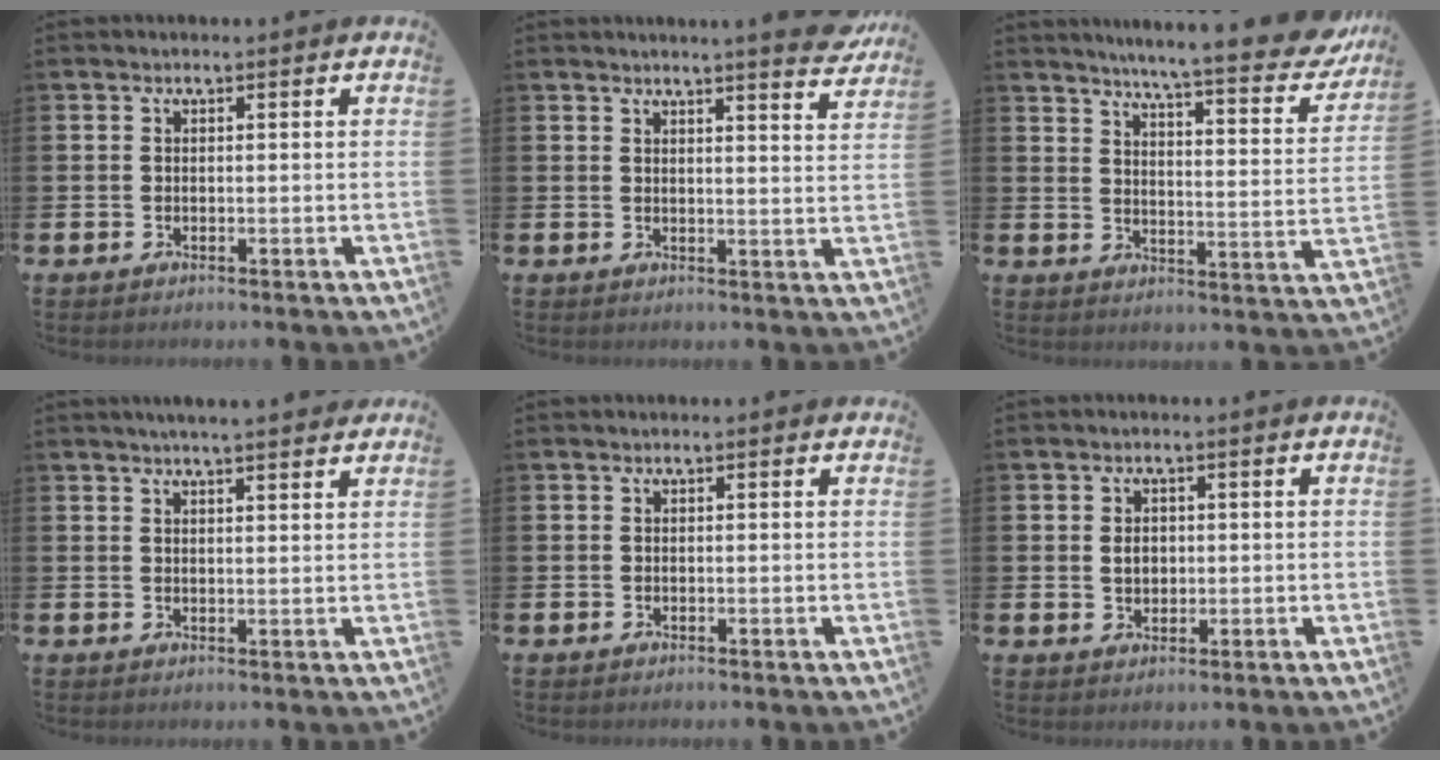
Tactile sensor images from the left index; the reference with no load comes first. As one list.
[{"total": 4.7, "force": [4.5, -0.6, 1.4], "torque": [-0.017, -0.028, 0.075]}, {"total": 7.3, "force": [6.6, 0.1, 3.3], "torque": [-0.065, -0.056, 0.104]}, {"total": 3.6, "force": [3.5, -0.3, 0.8], "torque": [-0.018, -0.013, 0.062]}, {"total": 0.0}, {"total": 2.3, "force": [0.3, 1.8, 1.3], "torque": [-0.010, 0.002, 0.000]}]